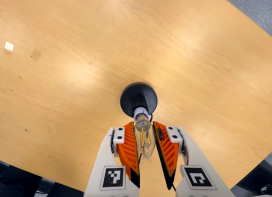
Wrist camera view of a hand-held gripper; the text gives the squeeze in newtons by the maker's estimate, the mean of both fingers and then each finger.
{"total": 12.1, "left": 12.9, "right": 11.3}